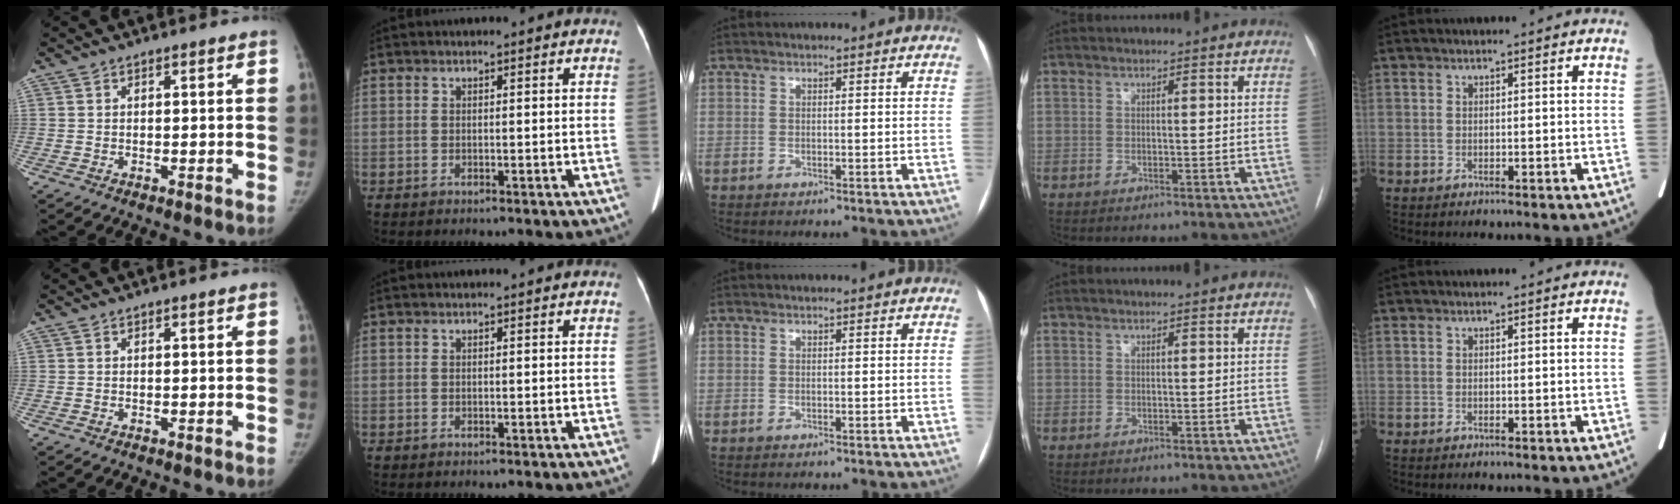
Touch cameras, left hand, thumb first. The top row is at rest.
{}